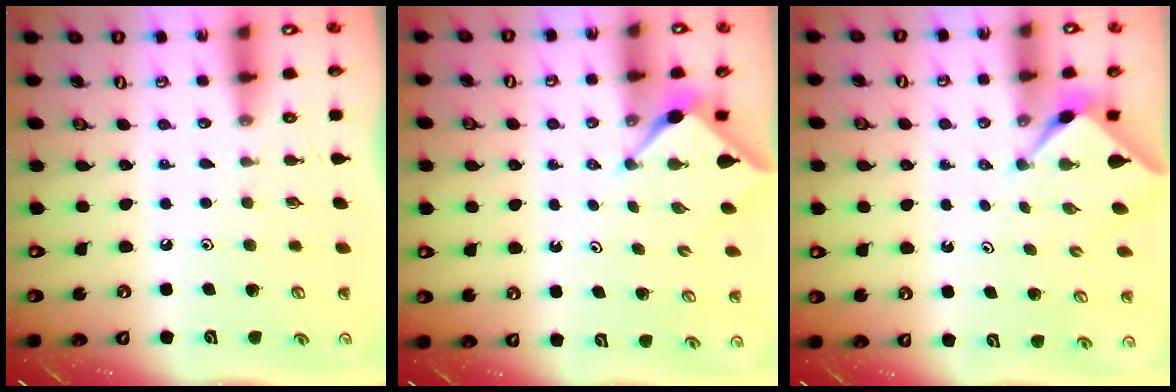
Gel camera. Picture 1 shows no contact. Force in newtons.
{"total": 3.1, "press": 3.0, "slide": 0.4}
{"total": 2.4, "press": 2.4, "slide": 0.1}